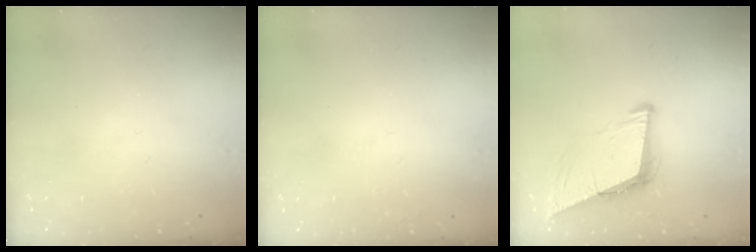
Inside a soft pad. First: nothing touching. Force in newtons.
{"total": 1.6, "press": 1.6, "slide": 0.1}
{"total": 8.8, "press": 8.1, "slide": 3.6}